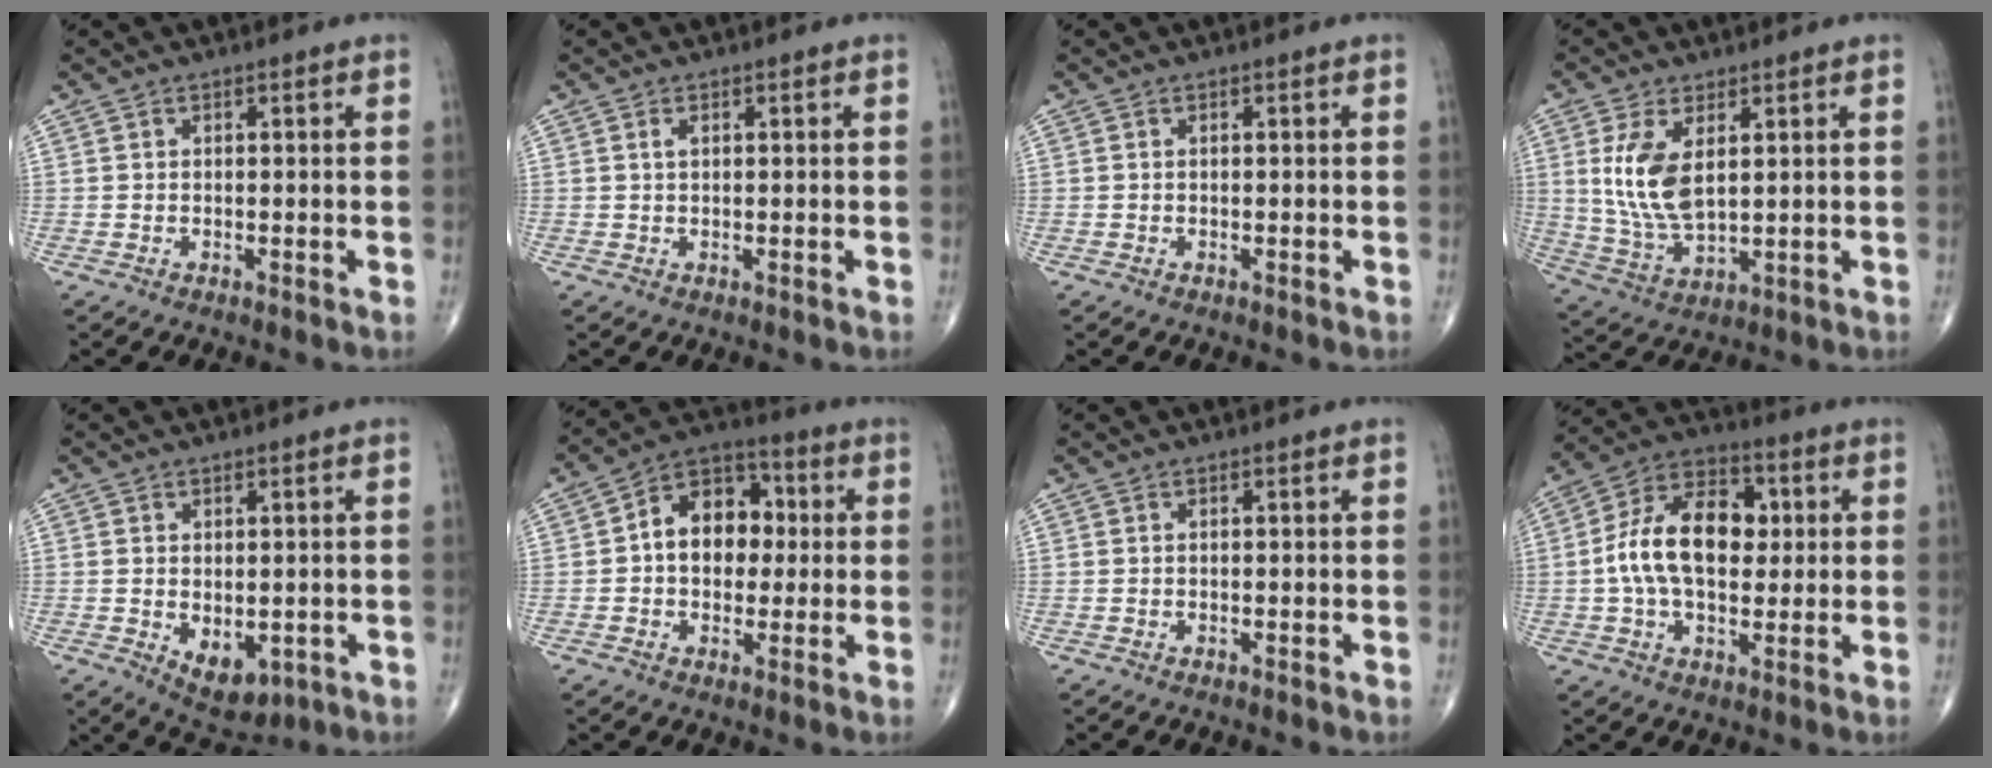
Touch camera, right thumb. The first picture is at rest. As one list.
[{"total": 1.0, "force": [0.4, 0.5, 0.8], "torque": [-0.019, 0.005, 0.008]}, {"total": 0.0}, {"total": 10.6, "force": [2.7, 5.3, 8.8], "torque": [-0.177, -0.015, 0.066]}, {"total": 7.0, "force": [-1.6, 4.2, 5.3], "torque": [-0.065, -0.008, -0.006]}, {"total": 12.6, "force": [1.0, 9.1, 8.7], "torque": [-0.097, 0.027, 0.006]}, {"total": 0.0}, {"total": 16.0, "force": [1.1, 9.9, 12.5], "torque": [-0.199, 0.025, 0.012]}]